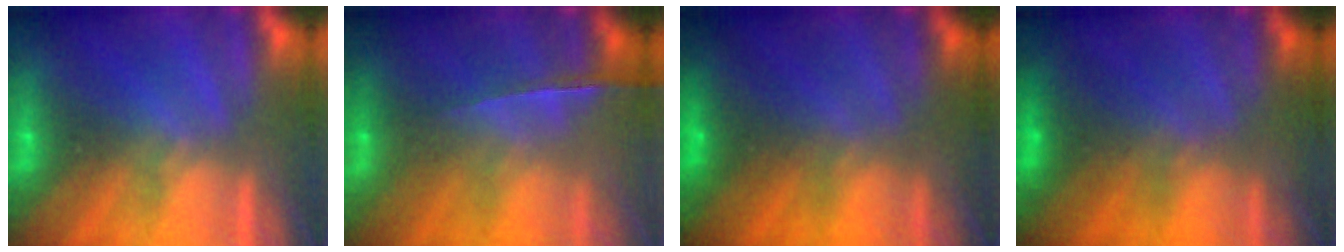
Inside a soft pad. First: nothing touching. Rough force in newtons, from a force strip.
{"total": 1.7}
{"total": 7.3}
{"total": 5.6}